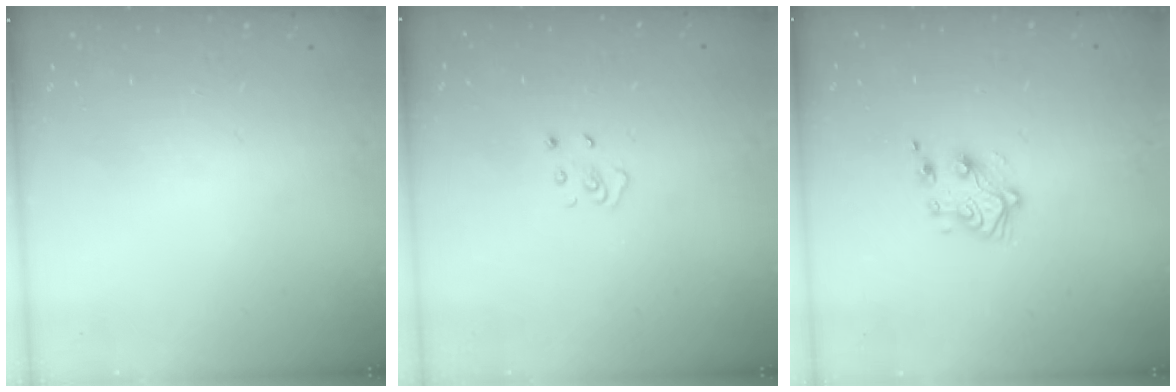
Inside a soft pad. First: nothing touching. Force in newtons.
{"total": 4.1, "press": 4.1, "slide": 0.3}
{"total": 5.9, "press": 5.9, "slide": 0.5}